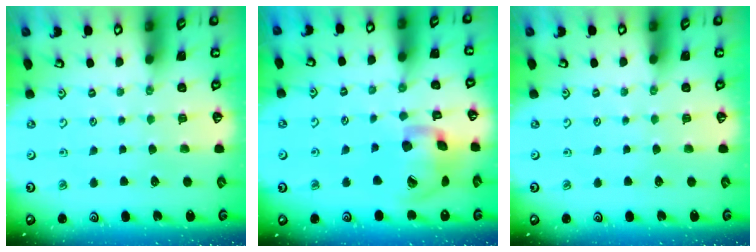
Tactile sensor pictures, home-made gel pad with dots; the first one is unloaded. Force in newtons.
{"total": 17.5, "press": 17.4, "slide": 2.5}
{"total": 0.0}